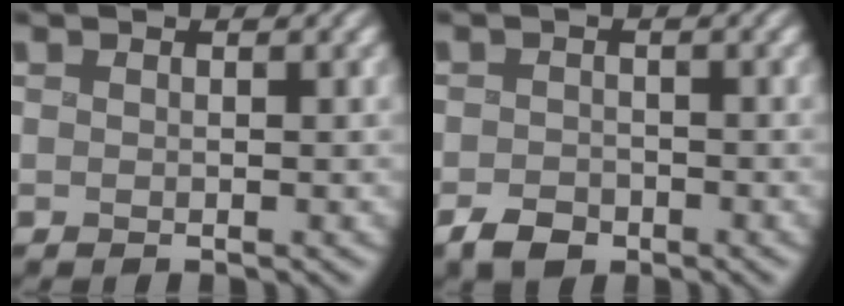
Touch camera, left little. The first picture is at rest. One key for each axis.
{"total": 2.3, "fx": -1.5, "fy": 1.4, "fz": 0.9, "tx": -0.009, "ty": -0.005, "tz": -0.033}